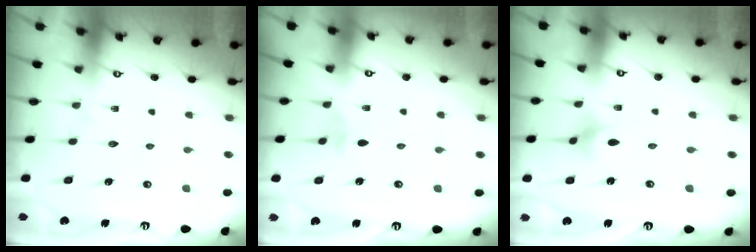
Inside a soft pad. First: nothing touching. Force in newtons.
{"total": 2.7, "press": 2.6, "slide": 0.9}
{"total": 2.9, "press": 2.9, "slide": 0.6}